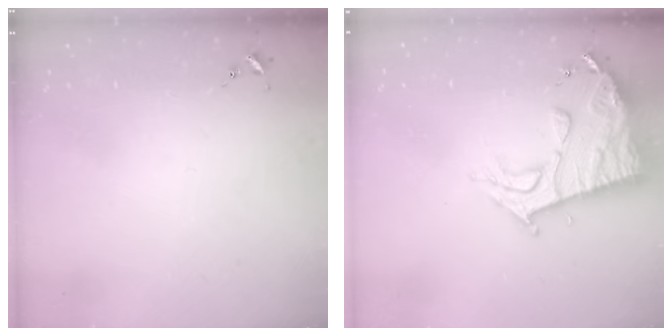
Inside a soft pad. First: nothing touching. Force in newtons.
{"total": 14.4, "press": 14.3, "slide": 1.2}